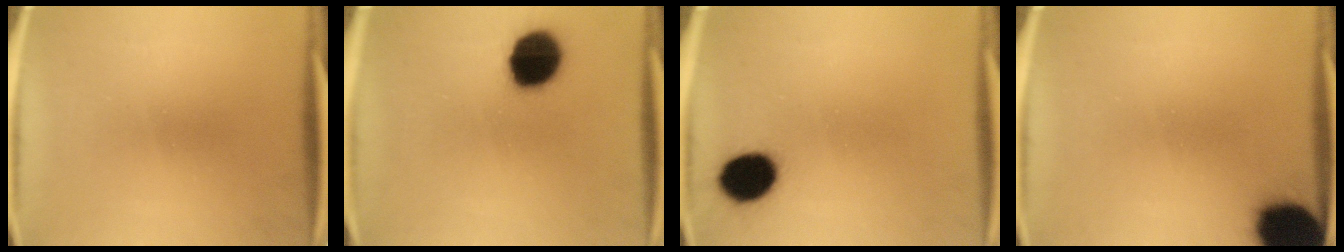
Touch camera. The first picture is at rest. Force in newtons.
{"total": 14.4}
{"total": 10.0}
{"total": 18.4}